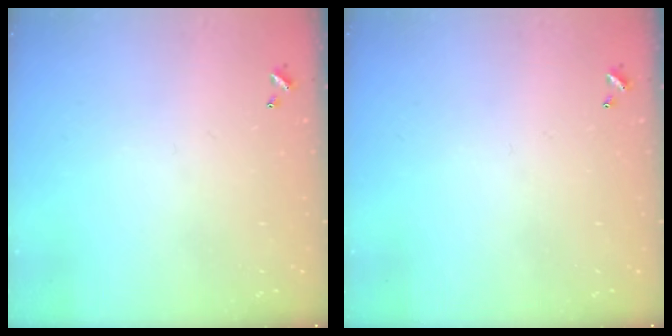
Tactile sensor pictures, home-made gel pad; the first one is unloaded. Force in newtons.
{"total": 0.0}